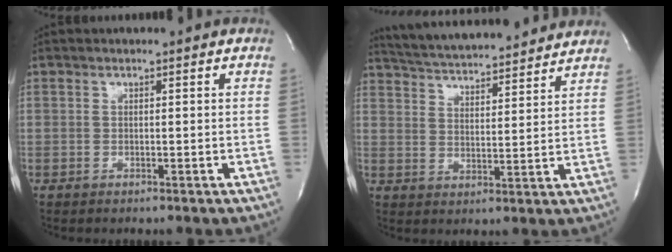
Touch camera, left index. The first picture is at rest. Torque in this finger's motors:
{"motor_torque": [-0.03, -0.31, 0.31, 0.14]}